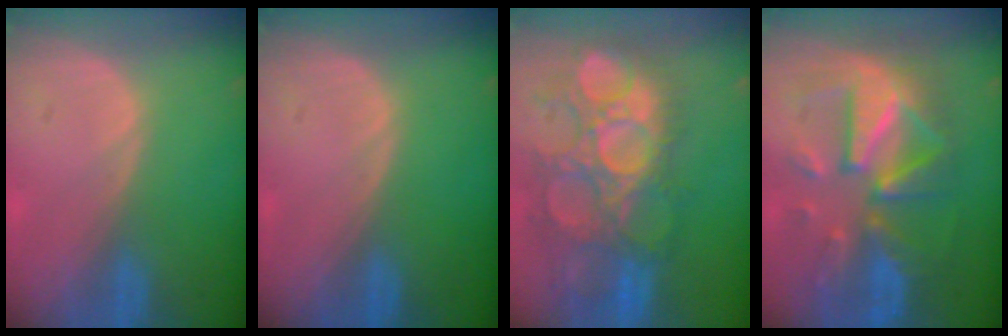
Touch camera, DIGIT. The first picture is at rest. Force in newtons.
{"total": 0.0}
{"total": 12.9, "press": 12.0, "slide": 4.8}
{"total": 11.8, "press": 11.8, "slide": 1.2}